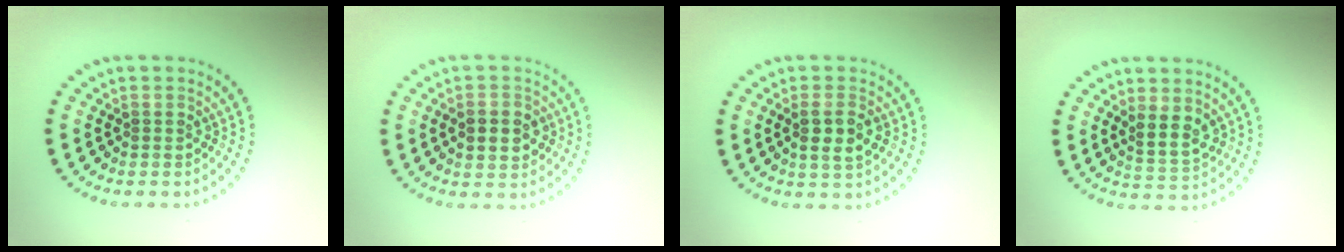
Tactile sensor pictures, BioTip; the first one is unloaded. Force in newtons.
{"total": 3.5, "press": 3.5, "slide": 0.2}
{"total": 2.5, "press": 2.4, "slide": 0.8}
{"total": 2.5, "press": 2.3, "slide": 1.1}